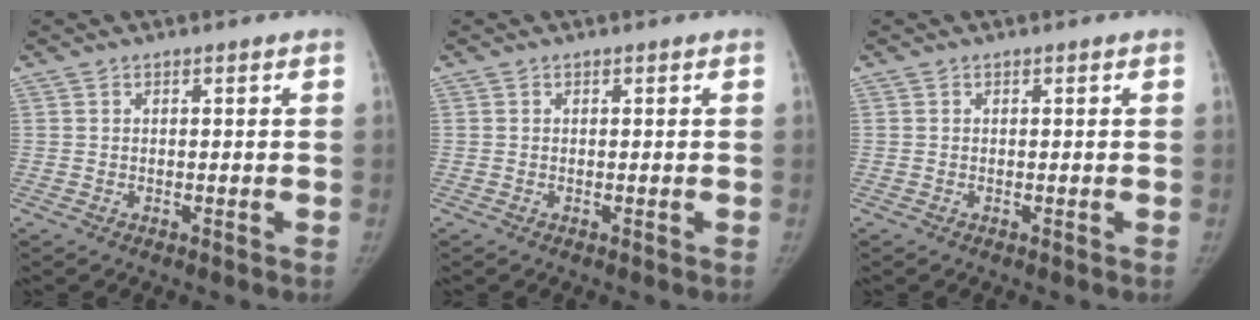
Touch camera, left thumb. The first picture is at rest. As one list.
[{"total": 0.0}, {"total": 0.0}]